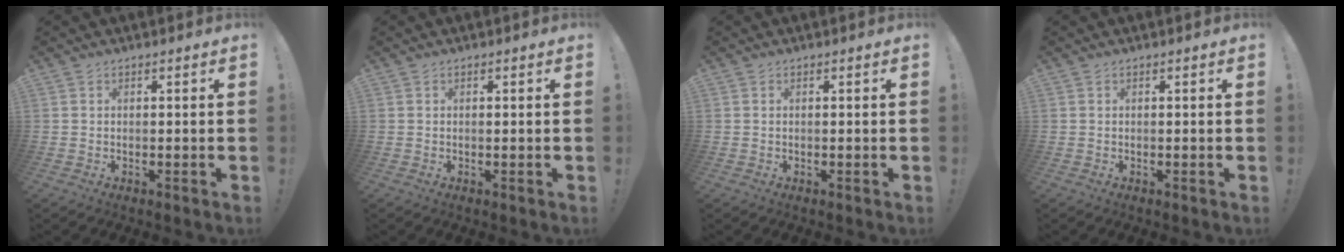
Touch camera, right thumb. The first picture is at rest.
{"total": 0.0}
{"total": 0.0}
{"total": 0.0}